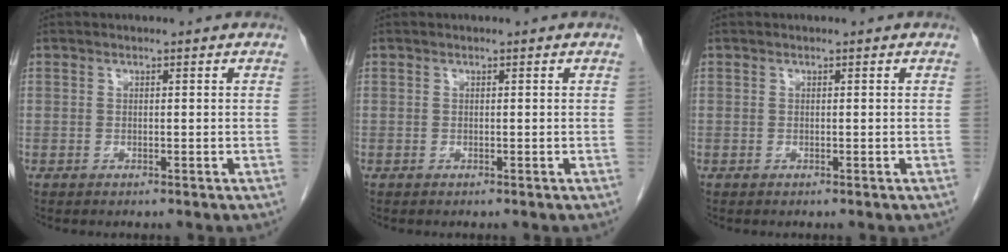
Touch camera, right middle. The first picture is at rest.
{"total": 0.0}
{"total": 0.0}